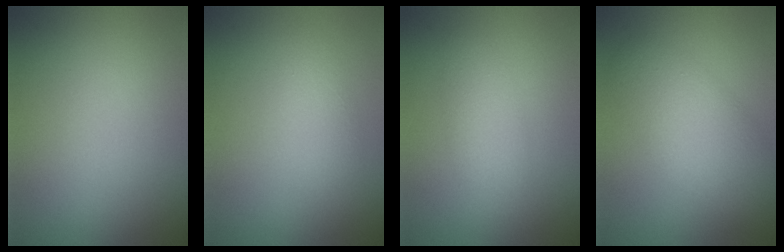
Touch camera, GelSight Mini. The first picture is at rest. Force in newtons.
{"total": 1.8, "press": 1.8, "slide": 0.0}
{"total": 2.3, "press": 2.3, "slide": 0.1}
{"total": 5.0, "press": 5.0, "slide": 0.1}